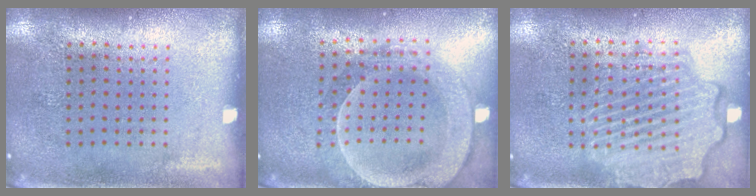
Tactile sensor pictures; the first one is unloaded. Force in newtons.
{"total": 2.2, "press": 2.0, "slide": 0.9}
{"total": 4.2, "press": 4.2, "slide": 0.5}